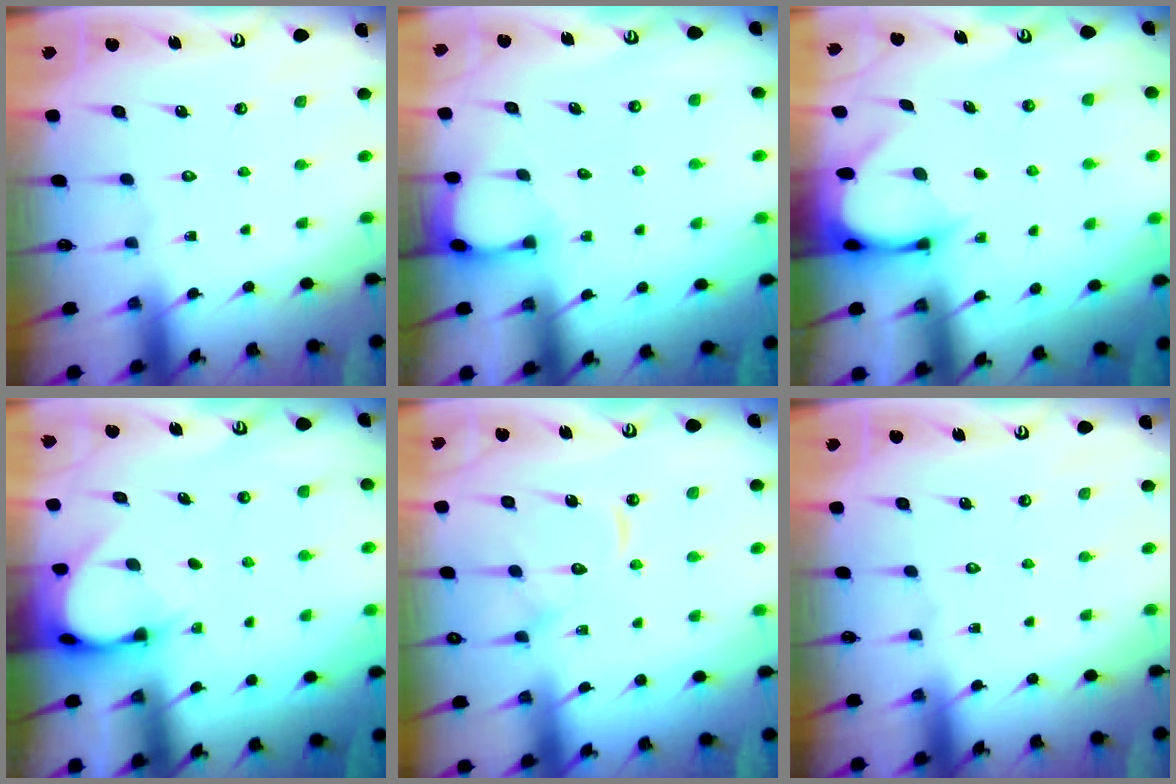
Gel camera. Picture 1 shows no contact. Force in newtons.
{"total": 1.8, "press": 1.8, "slide": 0.1}
{"total": 3.4, "press": 3.4, "slide": 0.3}
{"total": 3.9, "press": 3.9, "slide": 0.3}
{"total": 10.7, "press": 10.6, "slide": 1.1}
{"total": 0.0}